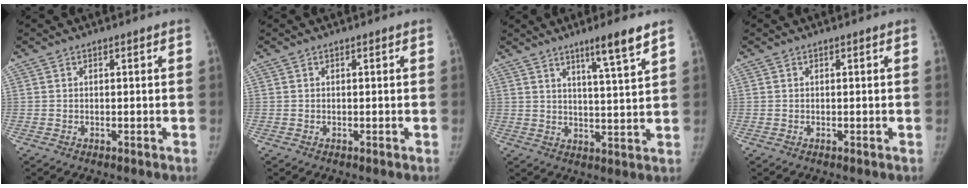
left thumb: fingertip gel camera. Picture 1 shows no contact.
{"total": 0.0}
{"total": 7.9, "force": [5.3, -0.2, 5.9], "torque": [-0.091, -0.036, 0.084]}
{"total": 0.0}